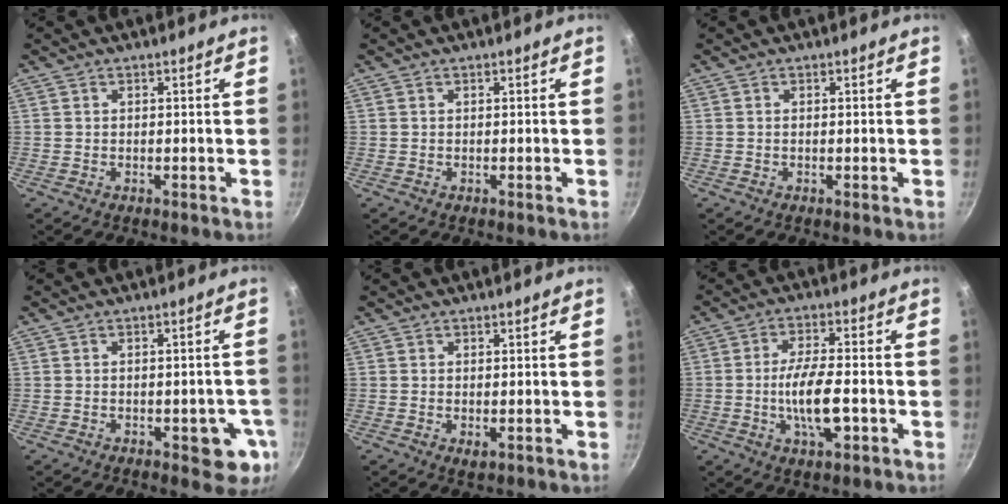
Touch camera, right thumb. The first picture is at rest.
{"total": 0.0}
{"total": 0.0}
{"total": 7.4, "force": [-2.4, 3.5, 6.1], "torque": [-0.041, 0.002, -0.027]}
{"total": 1.3, "force": [-0.2, 0.7, 1.1], "torque": [-0.019, -0.005, -0.001]}
{"total": 9.8, "force": [-2.5, 3.5, 8.8], "torque": [-0.153, 0.015, -0.045]}